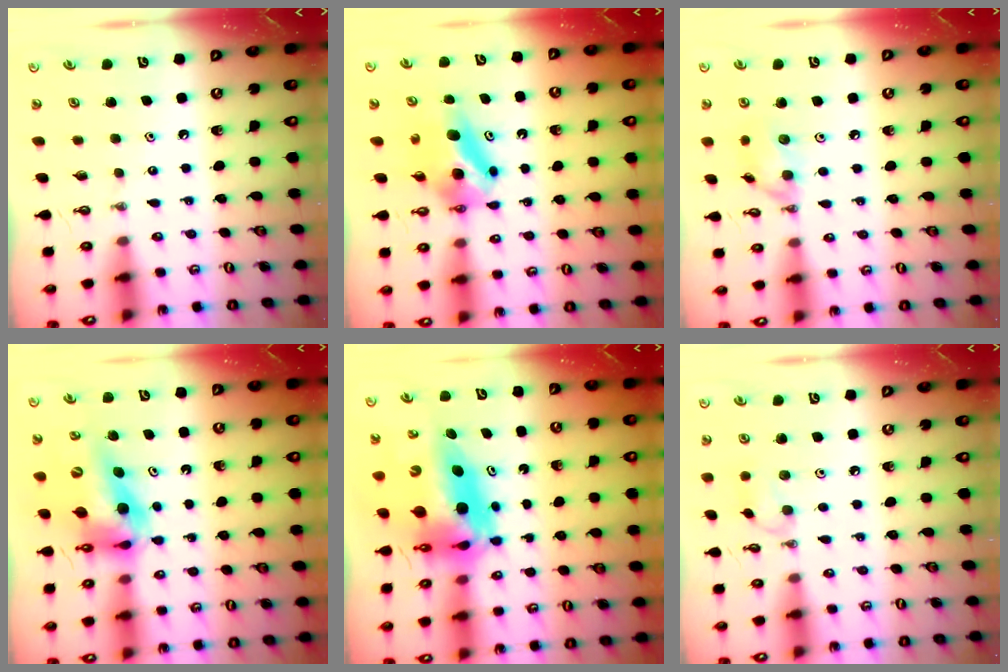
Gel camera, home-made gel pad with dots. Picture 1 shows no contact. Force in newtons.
{"total": 8.5, "press": 5.4, "slide": 6.5}
{"total": 10.0, "press": 10.0, "slide": 1.2}
{"total": 13.8, "press": 13.8, "slide": 1.2}
{"total": 14.3, "press": 14.0, "slide": 2.8}
{"total": 6.7, "press": 5.9, "slide": 3.2}